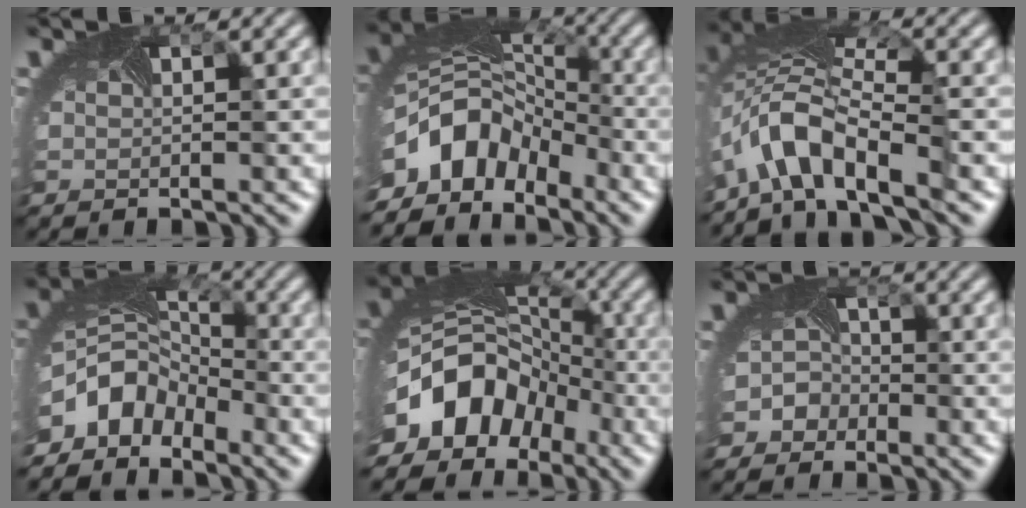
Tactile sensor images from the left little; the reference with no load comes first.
{"total": 8.5, "force": [-4.8, 5.7, 4.1], "torque": [-0.078, -0.015, -0.093]}
{"total": 7.3, "force": [-4.8, 2.2, 5.0], "torque": [-0.100, -0.001, -0.102]}
{"total": 6.1, "force": [-3.9, 3.9, 2.5], "torque": [-0.045, -0.009, -0.080]}
{"total": 13.3, "force": [-6.0, 9.7, 6.8], "torque": [-0.153, -0.038, -0.102]}
{"total": 2.5, "force": [-1.7, 1.8, -0.1], "torque": [0.010, 0.004, -0.035]}